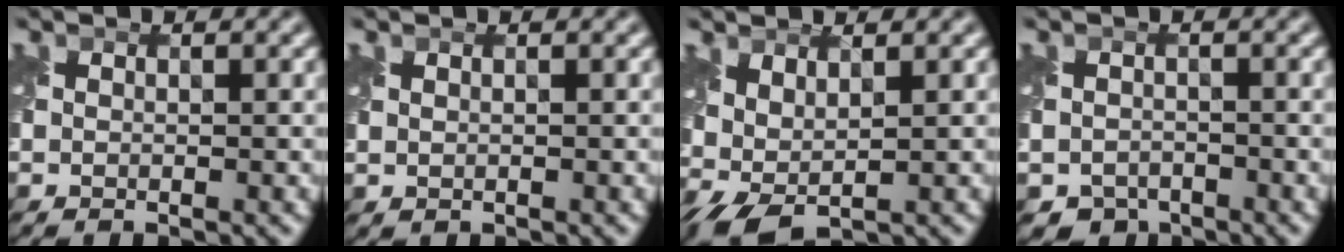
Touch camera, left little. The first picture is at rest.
{"total": 0.6, "force": [0.5, 0.0, -0.4], "torque": [0.009, 0.008, 0.011]}
{"total": 3.0, "force": [0.9, 1.5, 2.4], "torque": [-0.053, 0.007, 0.021]}
{"total": 2.1, "force": [-1.5, 1.4, -0.2], "torque": [0.014, -0.002, -0.030]}